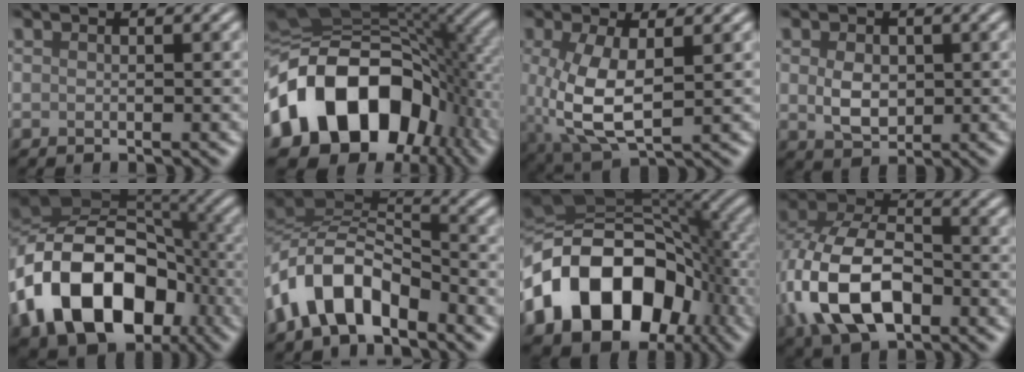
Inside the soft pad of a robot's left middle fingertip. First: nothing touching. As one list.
[{"total": 17.3, "force": [-4.2, 12.5, 11.2], "torque": [-0.192, -0.003, -0.085]}, {"total": 6.5, "force": [0.1, 2.9, 5.8], "torque": [-0.140, -0.010, 0.008]}, {"total": 3.1, "force": [0.2, 2.2, 2.2], "torque": [-0.047, -0.003, 0.007]}, {"total": 15.8, "force": [-5.7, 10.9, 9.9], "torque": [-0.186, -0.013, -0.105]}, {"total": 7.8, "force": [-4.7, 4.0, 4.8], "torque": [-0.075, 0.007, -0.097]}, {"total": 16.4, "force": [-5.4, 11.5, 10.5], "torque": [-0.181, 0.005, -0.106]}, {"total": 10.3, "force": [-3.0, 6.2, 7.7], "torque": [-0.175, -0.004, -0.065]}]